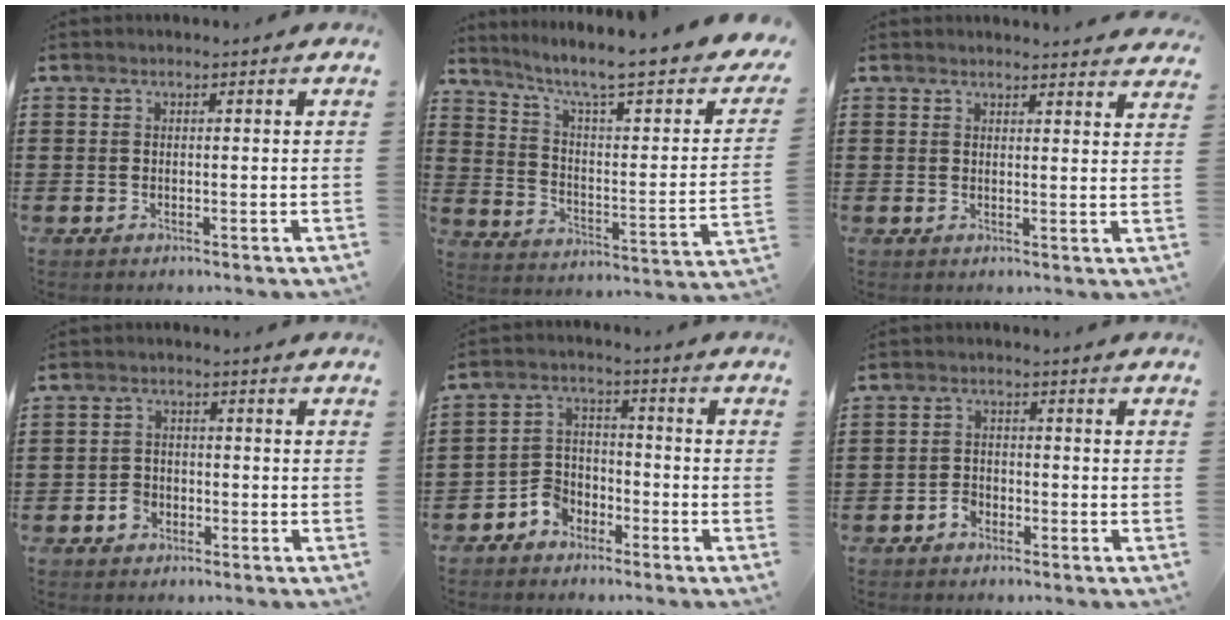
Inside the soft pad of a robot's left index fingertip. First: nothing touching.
{"total": 7.5, "force": [5.5, 0.8, 5.1], "torque": [-0.107, -0.047, 0.080]}
{"total": 2.4, "force": [2.4, -0.1, 0.2], "torque": [-0.003, -0.011, 0.045]}
{"total": 2.7, "force": [-1.5, 2.1, 0.9], "torque": [-0.021, 0.003, -0.030]}
{"total": 4.7, "force": [-3.7, 2.7, 0.7], "torque": [-0.027, 0.008, -0.077]}
{"total": 2.1, "force": [-1.6, 1.3, 0.5], "torque": [-0.015, 0.003, -0.033]}